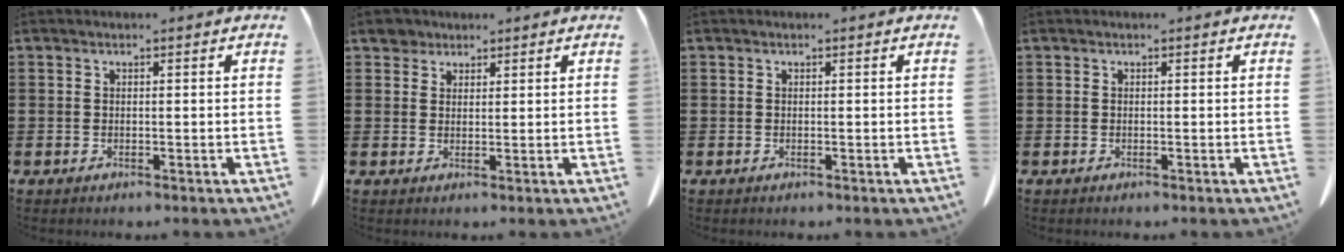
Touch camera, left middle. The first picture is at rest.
{"total": 2.2, "force": [2.0, 1.1, 0.1], "torque": [0.000, 0.005, 0.037]}
{"total": 0.0}
{"total": 0.0}